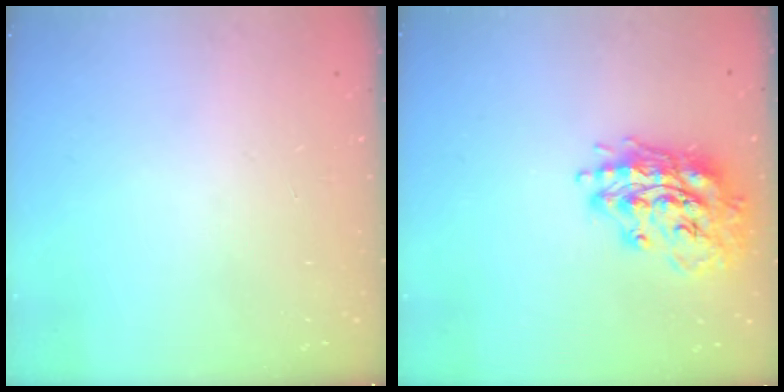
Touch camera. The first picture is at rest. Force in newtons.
{"total": 16.5, "press": 16.4, "slide": 1.9}